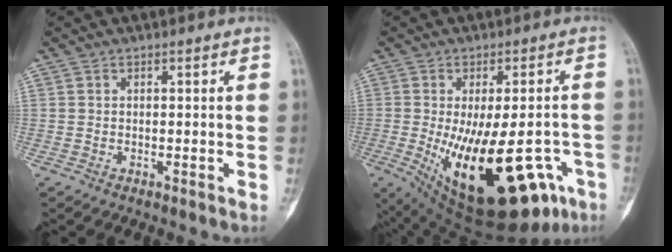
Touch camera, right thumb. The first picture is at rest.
{"total": 25.0, "force": [-9.0, 10.6, 20.8], "torque": [-0.276, -0.013, -0.107]}